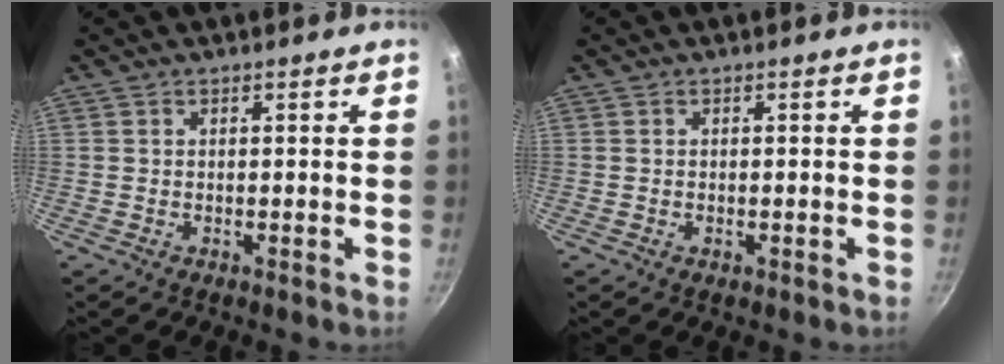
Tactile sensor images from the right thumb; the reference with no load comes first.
{"total": 0.6, "force": [-0.2, 0.3, 0.4], "torque": [-0.006, 0.000, -0.005]}